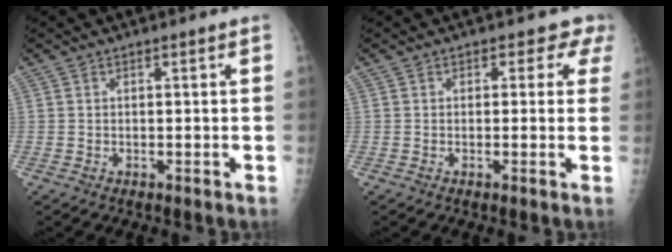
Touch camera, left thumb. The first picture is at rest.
{"total": 2.7, "force": [1.7, 2.0, 0.5], "torque": [0.024, -0.006, -0.001]}